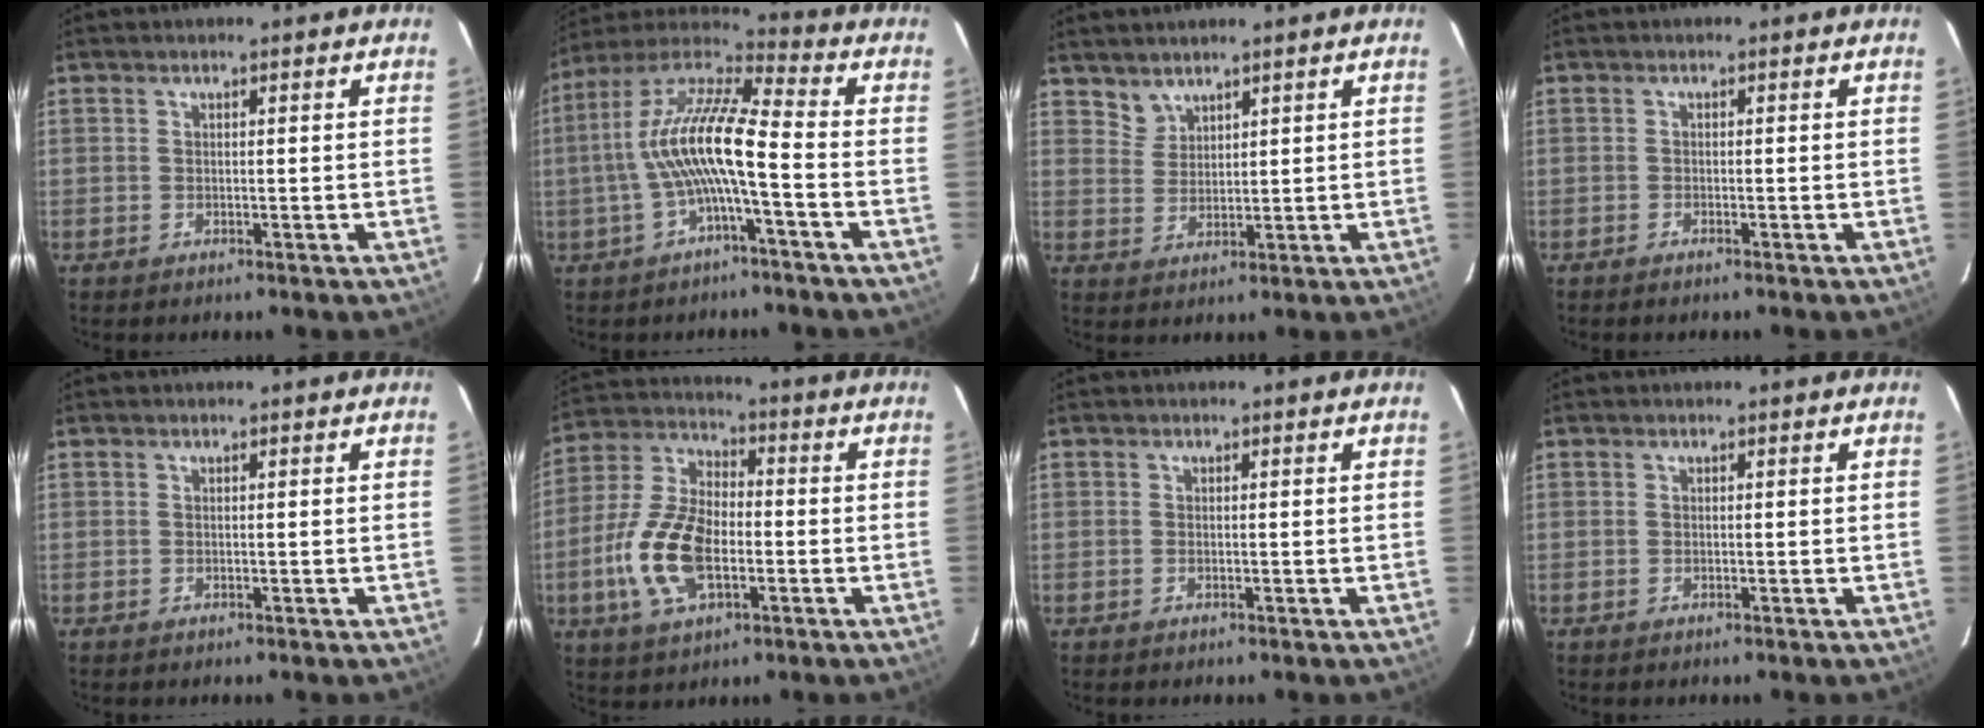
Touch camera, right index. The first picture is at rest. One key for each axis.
{"total": 13.0, "fx": -2.7, "fy": 1.9, "fz": 12.6, "tx": -0.247, "ty": 0.014, "tz": -0.053}
{"total": 3.1, "fx": 2.8, "fy": 1.3, "fz": -0.1, "tx": 0.006, "ty": 0.004, "tz": 0.057}
{"total": 0.8, "fx": -0.7, "fy": 0.1, "fz": 0.3, "tx": -0.010, "ty": 0.000, "tz": -0.016}
{"total": 0.0}
{"total": 14.6, "fx": -3.9, "fy": 7.6, "fz": 11.9, "tx": -0.258, "ty": 0.006, "tz": -0.072}
{"total": 0.0}
{"total": 0.0}